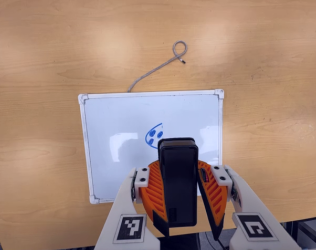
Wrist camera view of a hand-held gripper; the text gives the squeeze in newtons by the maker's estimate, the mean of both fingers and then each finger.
{"total": 10.5, "left": 10.2, "right": 10.9}